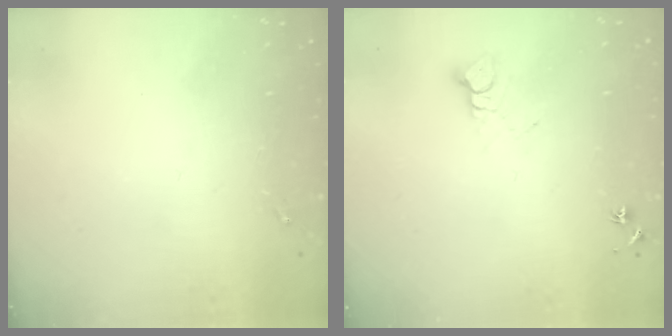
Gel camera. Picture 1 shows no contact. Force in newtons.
{"total": 5.1, "press": 5.1, "slide": 0.4}